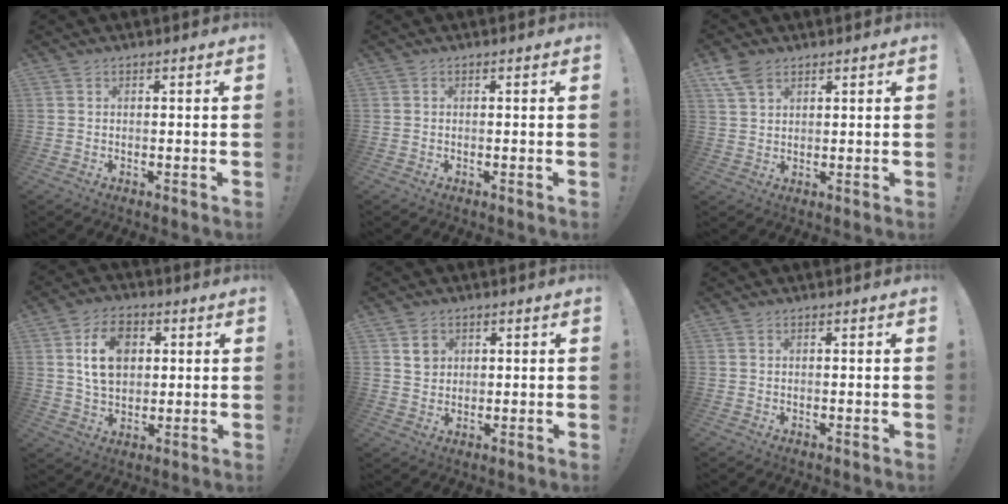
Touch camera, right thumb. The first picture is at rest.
{"total": 0.0}
{"total": 6.1, "force": [3.9, 3.4, 3.2], "torque": [-0.061, -0.011, 0.076]}
{"total": 12.1, "force": [3.5, 8.9, 7.4], "torque": [-0.115, 0.005, 0.065]}
{"total": 4.6, "force": [2.2, 3.9, 1.0], "torque": [-0.004, -0.006, 0.038]}
{"total": 0.0}